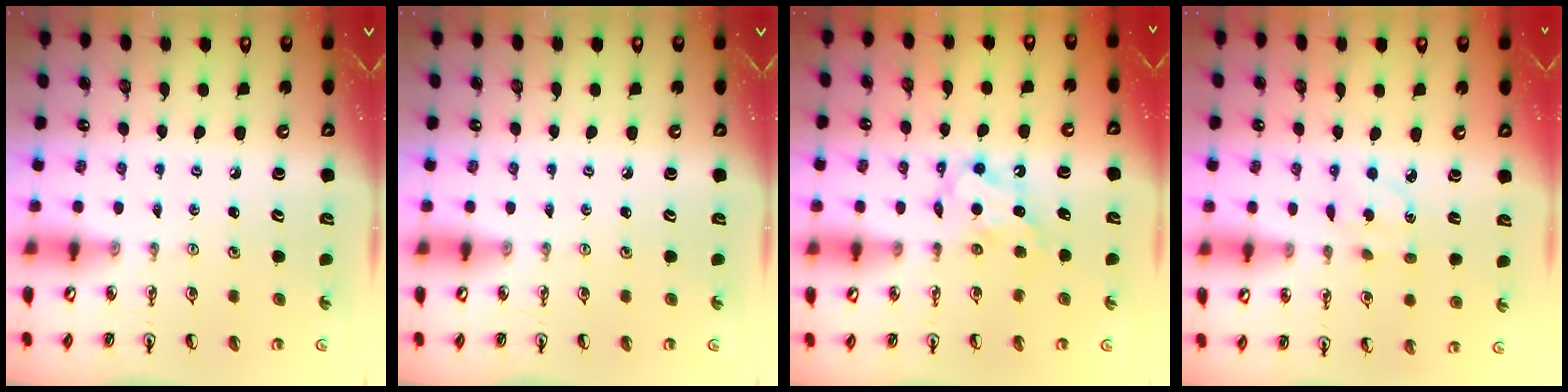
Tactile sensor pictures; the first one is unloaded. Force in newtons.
{"total": 0.0}
{"total": 6.4, "press": 6.4, "slide": 0.3}
{"total": 3.6, "press": 3.5, "slide": 0.7}